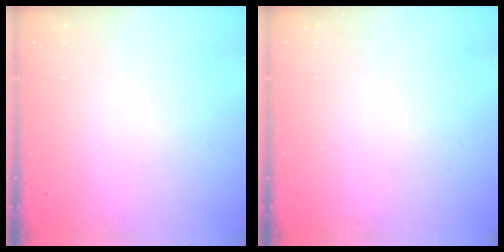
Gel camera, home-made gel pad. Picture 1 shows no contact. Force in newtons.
{"total": 0.0}